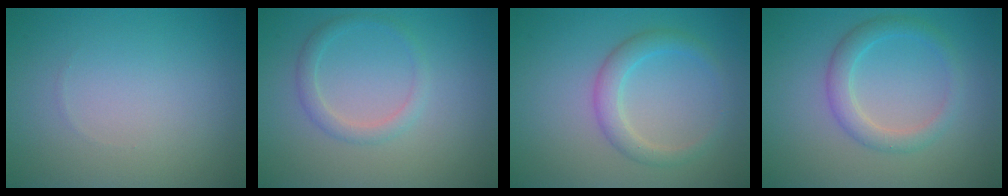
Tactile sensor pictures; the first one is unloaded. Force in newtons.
{"total": 1.7, "press": 1.7, "slide": 0.1}
{"total": 2.6, "press": 2.6, "slide": 0.1}
{"total": 2.7, "press": 2.7, "slide": 0.1}